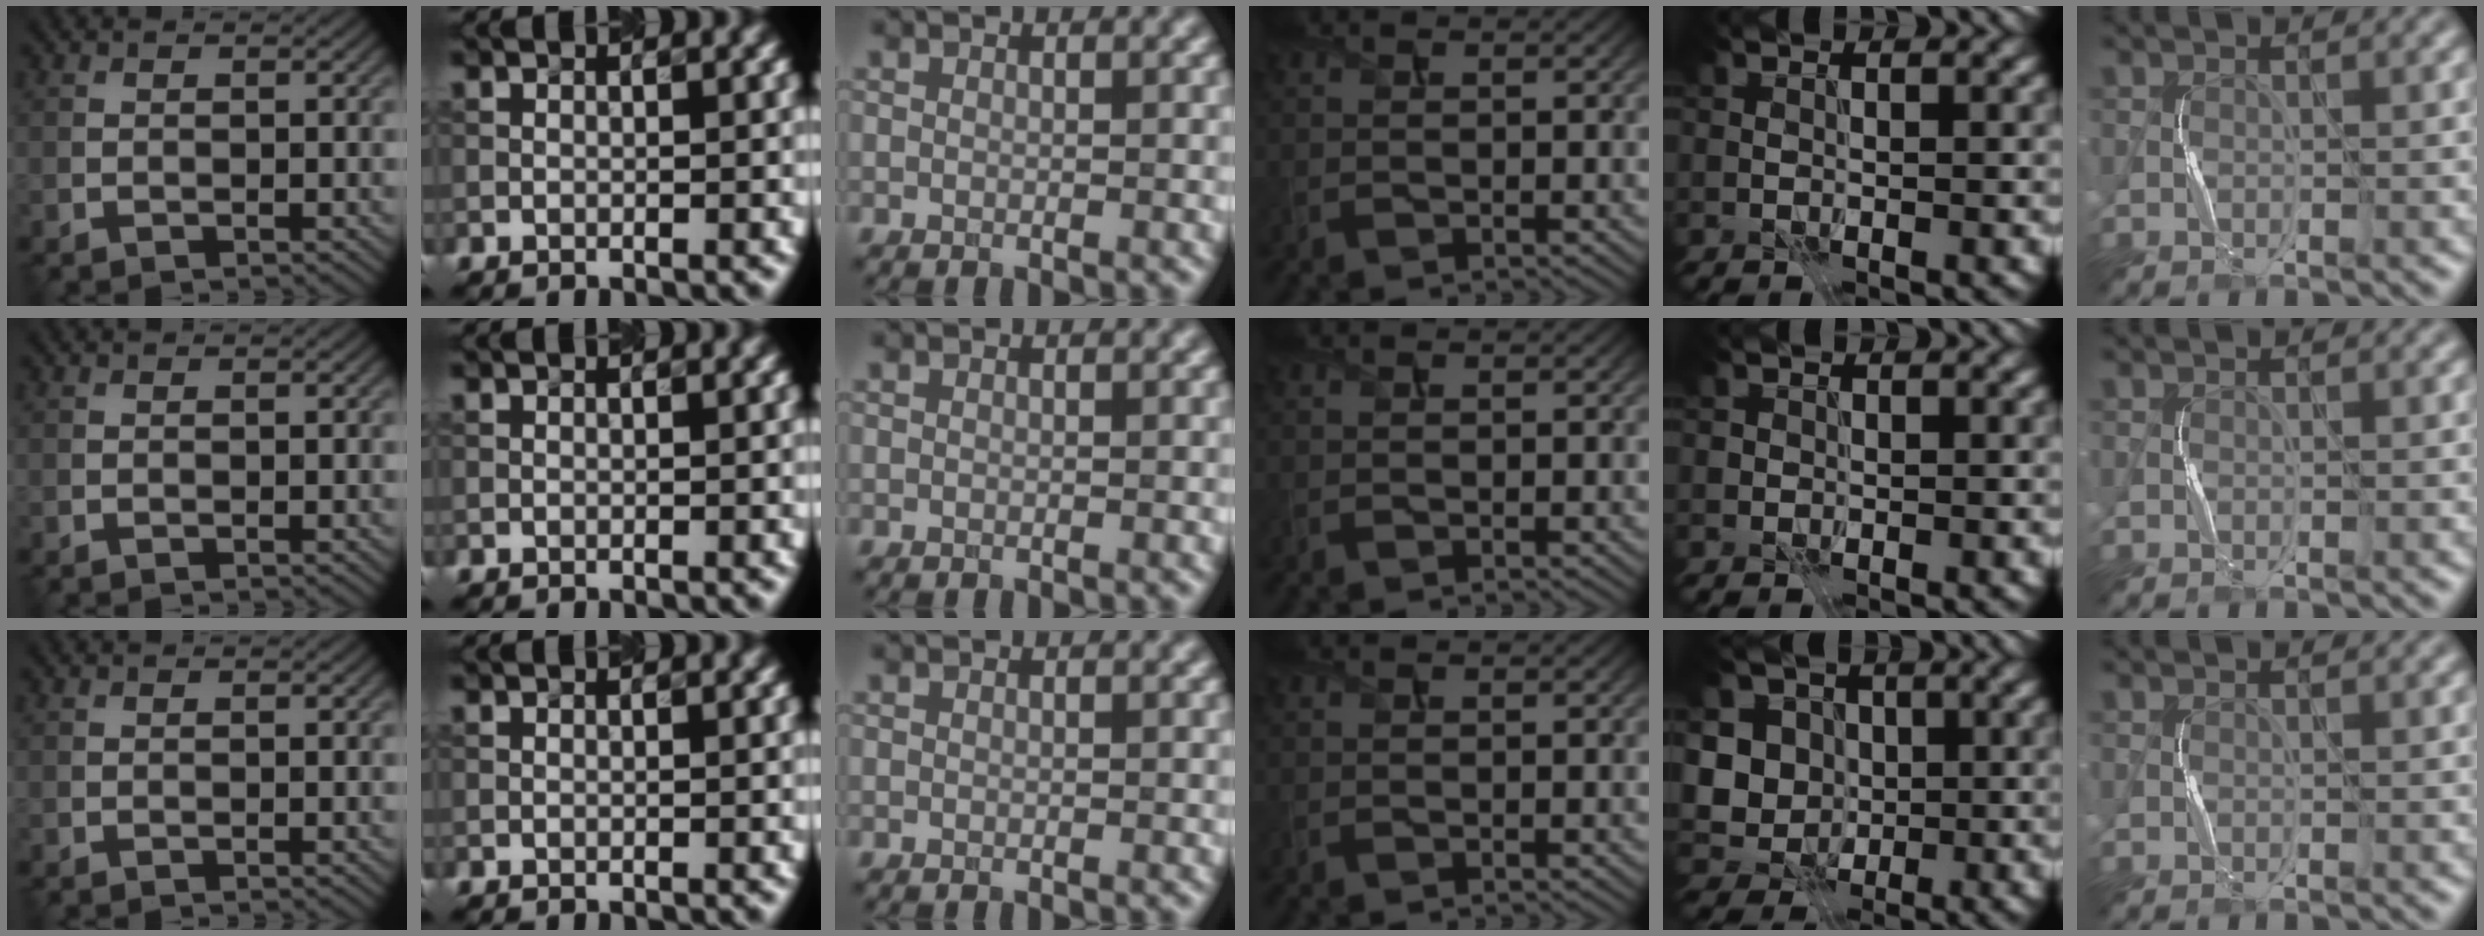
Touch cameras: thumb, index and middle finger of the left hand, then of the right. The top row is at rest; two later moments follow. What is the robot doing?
{"motion": "press", "object": "toy piano key"}